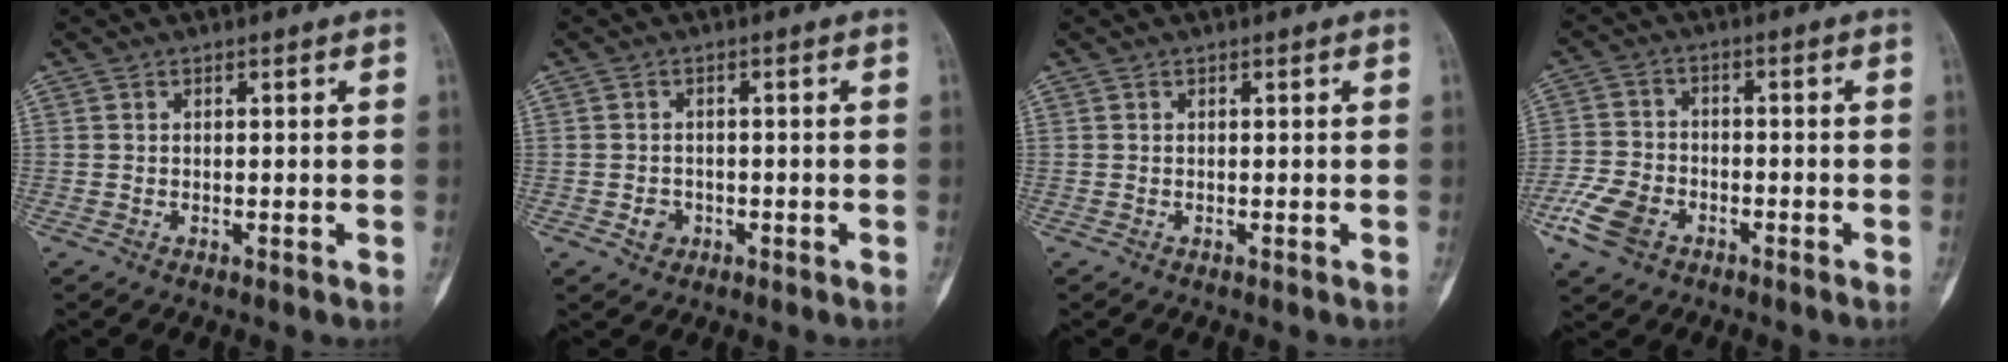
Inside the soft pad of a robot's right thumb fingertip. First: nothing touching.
{"total": 2.3, "force": [-0.9, 2.0, 0.8], "torque": [-0.006, 0.006, -0.011]}
{"total": 0.0}
{"total": 8.4, "force": [-4.4, 5.5, 4.6], "torque": [-0.097, 0.014, -0.087]}